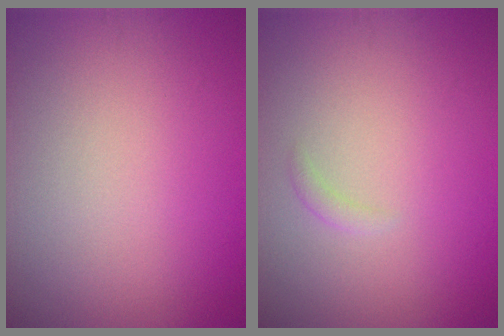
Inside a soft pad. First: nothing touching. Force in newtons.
{"total": 0.6, "press": 0.6, "slide": 0.0}